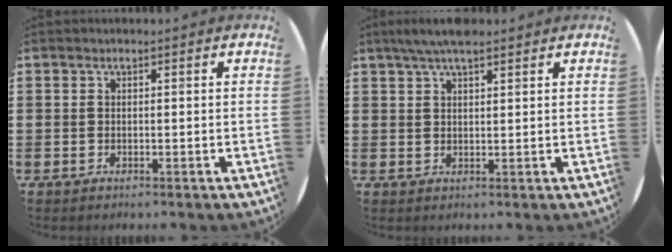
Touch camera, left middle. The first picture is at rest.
{"total": 3.7, "force": [2.9, 0.8, 2.1], "torque": [-0.046, 0.004, 0.052]}